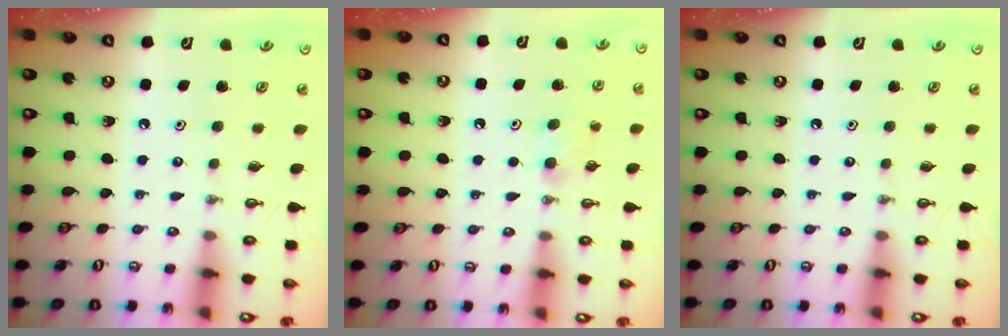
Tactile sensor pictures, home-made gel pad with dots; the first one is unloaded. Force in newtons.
{"total": 6.9, "press": 1.9, "slide": 6.7}
{"total": 0.0}